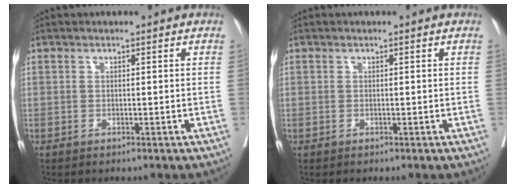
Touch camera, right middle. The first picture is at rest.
{"total": 0.0}